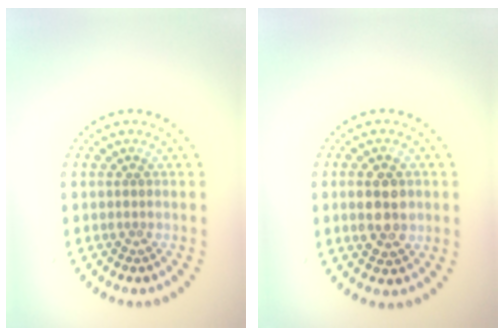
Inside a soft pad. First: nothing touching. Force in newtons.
{"total": 3.7, "press": 3.7, "slide": 0.2}